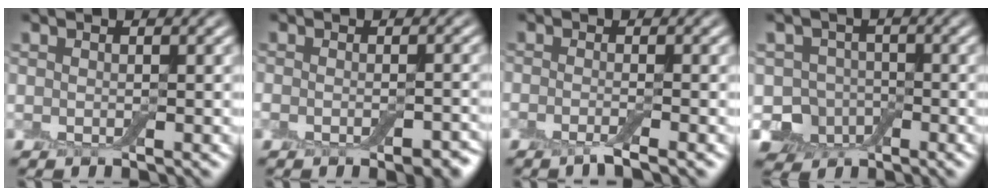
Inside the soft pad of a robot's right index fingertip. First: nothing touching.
{"total": 3.3, "force": [-1.7, 1.3, 2.6], "torque": [-0.045, -0.007, -0.023]}
{"total": 1.9, "force": [-1.2, 0.2, 1.4], "torque": [-0.021, -0.003, -0.030]}
{"total": 4.0, "force": [-1.5, 3.5, 1.3], "torque": [-0.012, -0.001, -0.034]}